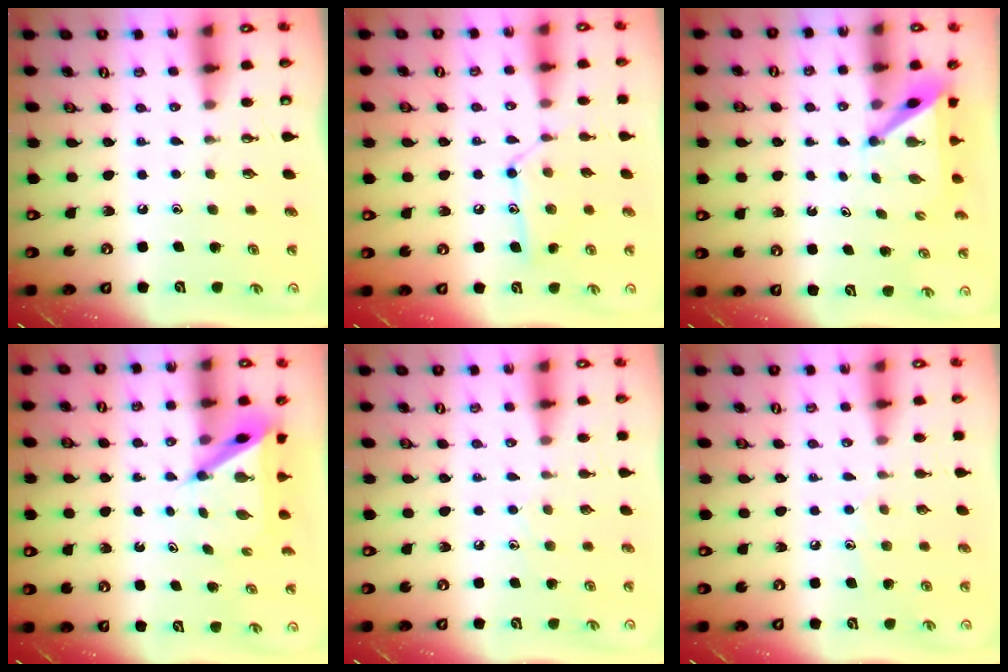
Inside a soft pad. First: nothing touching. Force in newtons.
{"total": 12.1, "press": 12.1, "slide": 0.6}
{"total": 4.4, "press": 4.4, "slide": 0.4}
{"total": 6.4, "press": 6.4, "slide": 0.3}
{"total": 5.9, "press": 5.9, "slide": 0.6}
{"total": 5.7, "press": 5.6, "slide": 0.7}